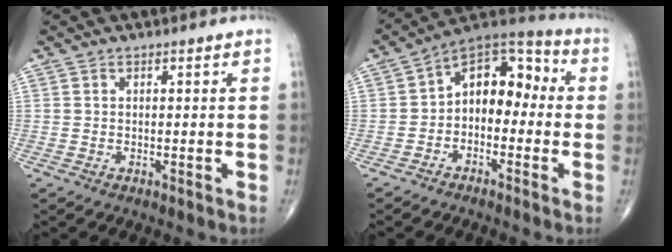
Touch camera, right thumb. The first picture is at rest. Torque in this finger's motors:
{"motor_torque": [0.10, 0.22, 0.35, -0.23, 0.07]}